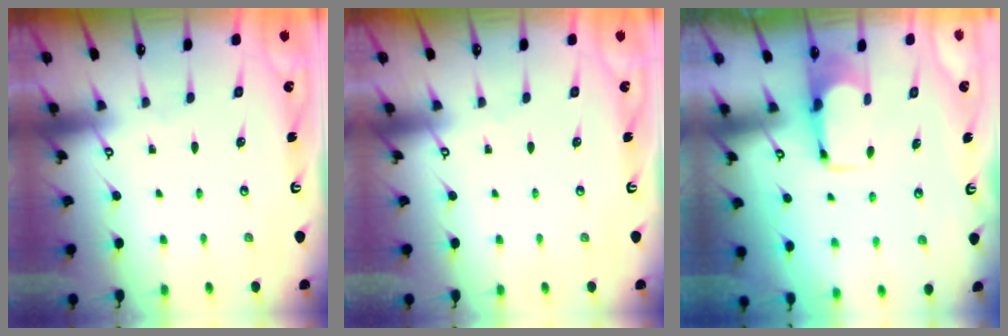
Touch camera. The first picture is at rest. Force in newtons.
{"total": 0.0}
{"total": 1.8, "press": 1.7, "slide": 0.5}